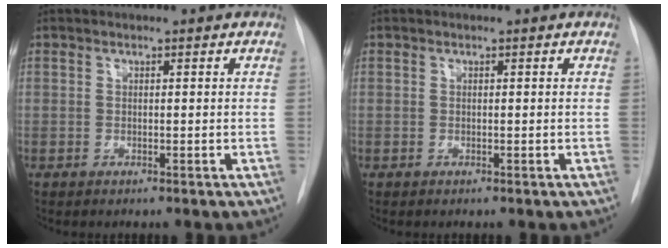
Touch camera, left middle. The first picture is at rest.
{"total": 0.0}